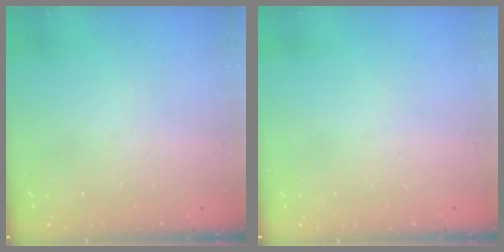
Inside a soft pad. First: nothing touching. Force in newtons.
{"total": 0.0}